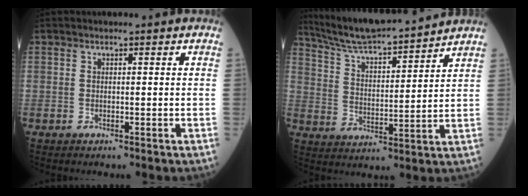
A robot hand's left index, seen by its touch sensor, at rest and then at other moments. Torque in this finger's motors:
{"motor_torque": [-0.06, -0.70, 0.18, 0.12]}